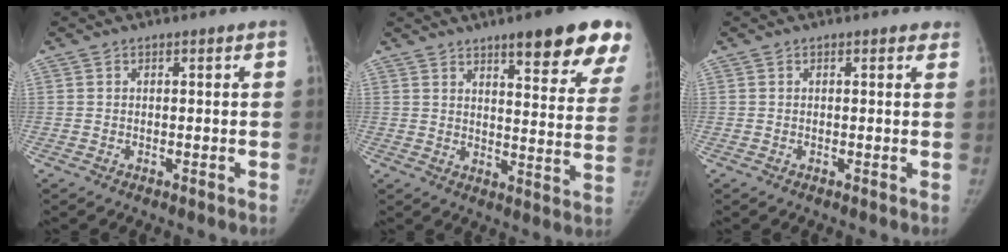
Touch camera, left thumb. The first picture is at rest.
{"total": 19.4, "force": [12.8, 4.4, 13.9], "torque": [-0.143, -0.053, 0.156]}
{"total": 0.9, "force": [0.6, 0.5, 0.4], "torque": [0.003, -0.002, 0.002]}